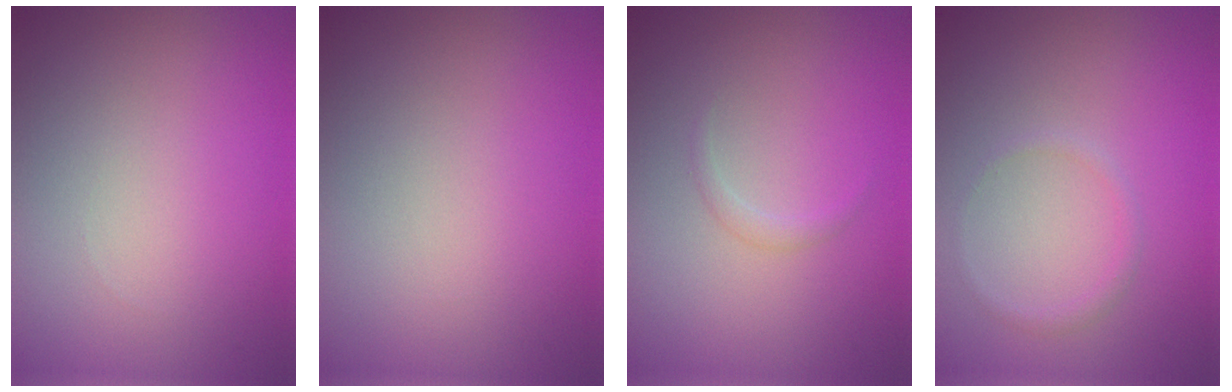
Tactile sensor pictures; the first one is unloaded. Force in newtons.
{"total": 0.0}
{"total": 0.7, "press": 0.7, "slide": 0.0}
{"total": 0.9, "press": 0.9, "slide": 0.1}